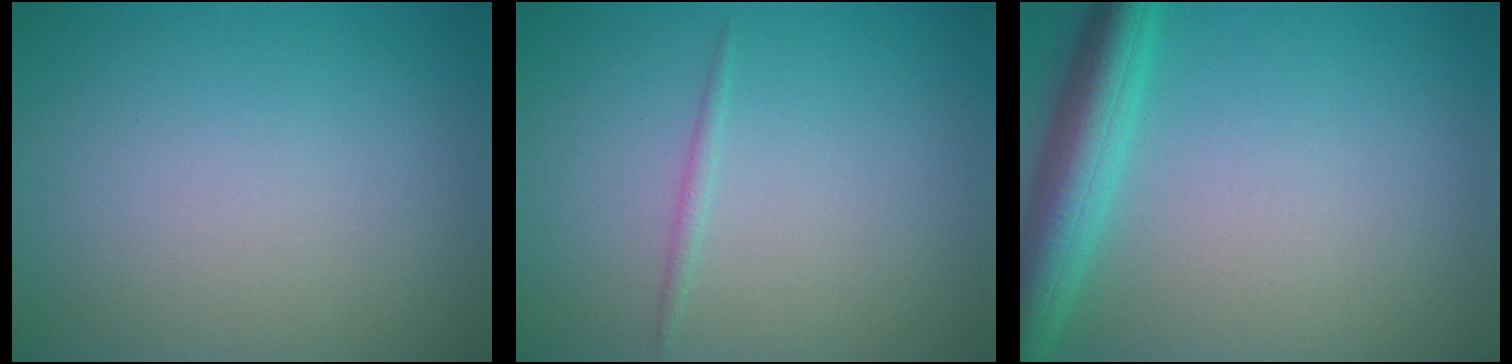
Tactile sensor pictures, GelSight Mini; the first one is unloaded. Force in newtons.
{"total": 0.7, "press": 0.7, "slide": 0.0}
{"total": 5.2, "press": 5.2, "slide": 0.2}